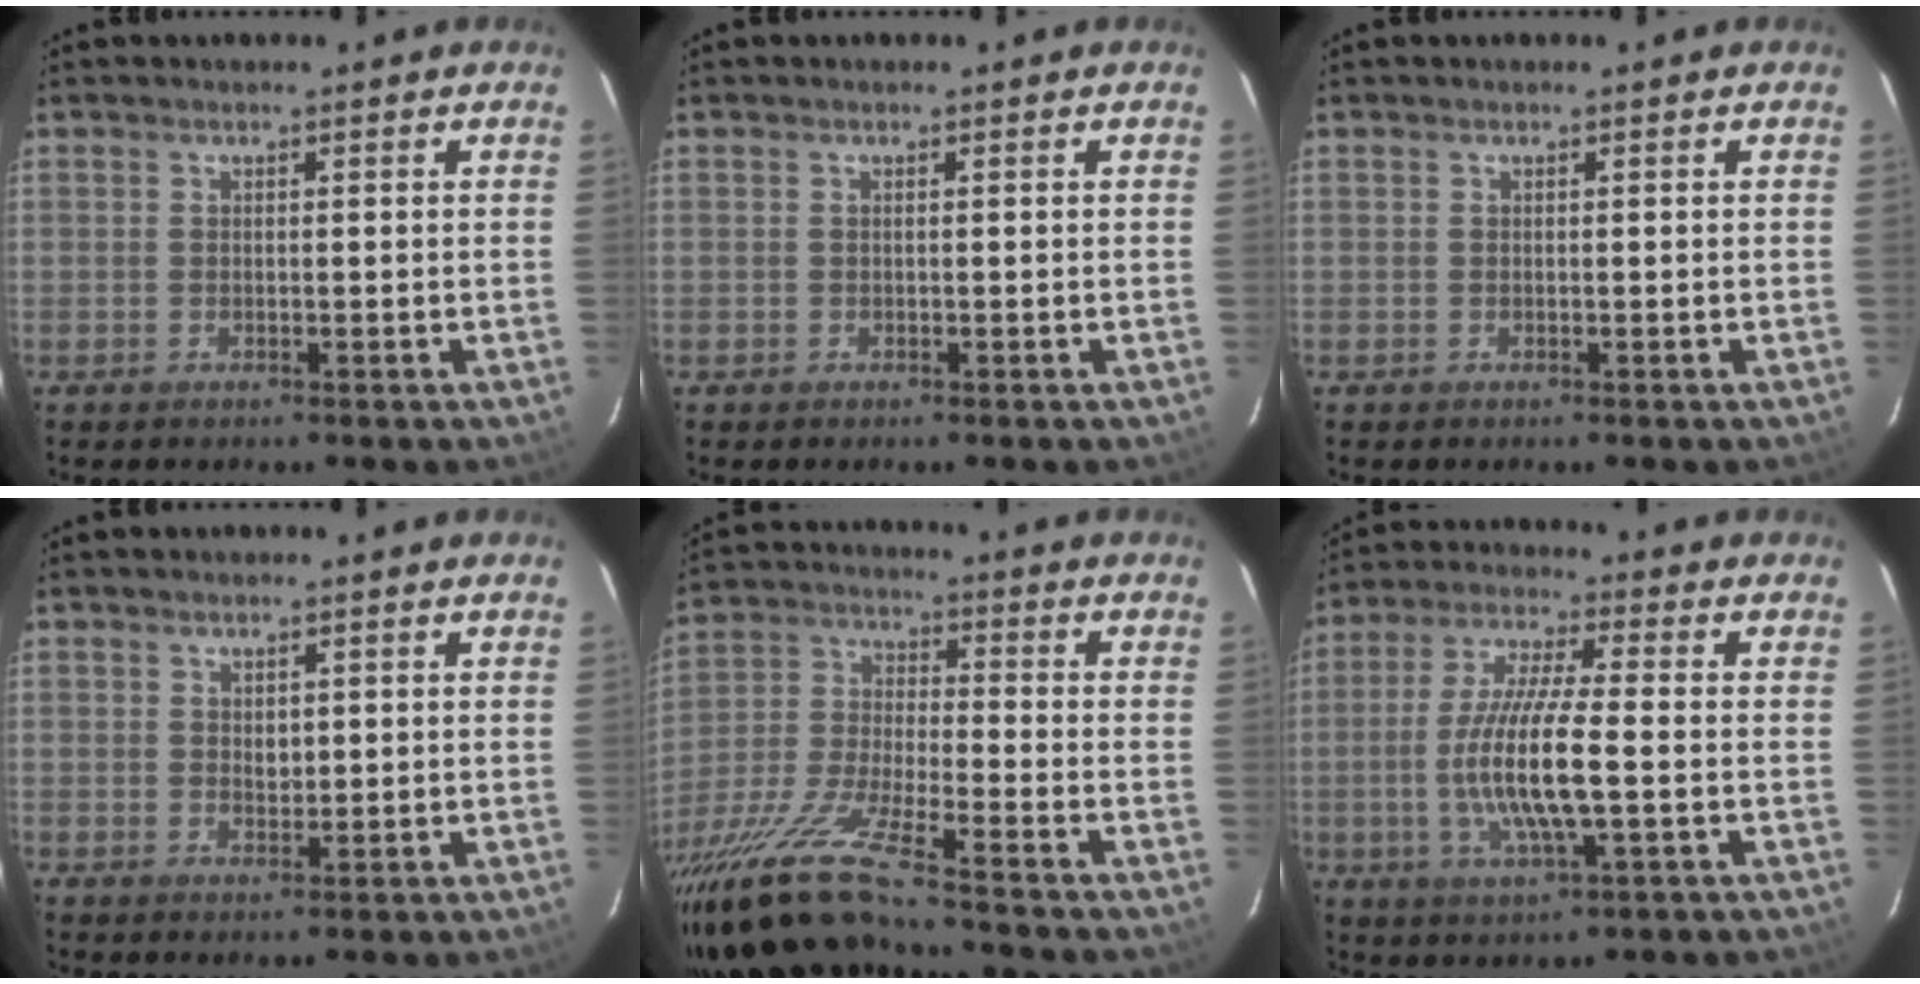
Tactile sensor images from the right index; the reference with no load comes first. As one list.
[{"total": 0.0}, {"total": 0.0}, {"total": 1.8, "force": [0.4, 1.3, 1.2], "torque": [-0.016, 0.002, 0.009]}, {"total": 16.0, "force": [-13.1, -0.1, 9.1], "torque": [-0.193, -0.037, -0.249]}, {"total": 12.9, "force": [-2.3, 2.1, 12.5], "torque": [-0.250, -0.007, -0.044]}]